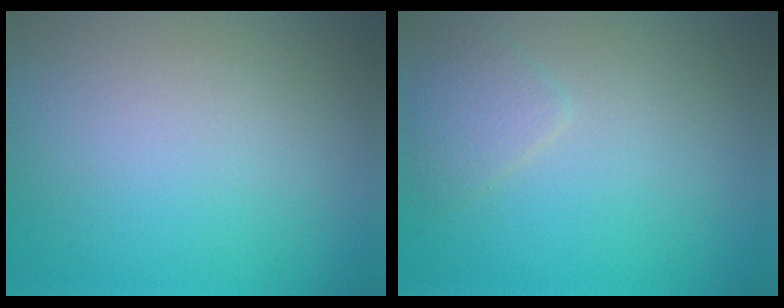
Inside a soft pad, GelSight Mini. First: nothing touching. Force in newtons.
{"total": 1.6, "press": 1.6, "slide": 0.1}